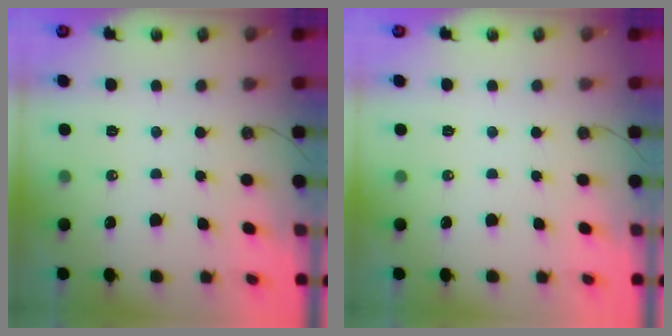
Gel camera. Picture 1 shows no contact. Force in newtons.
{"total": 0.0}